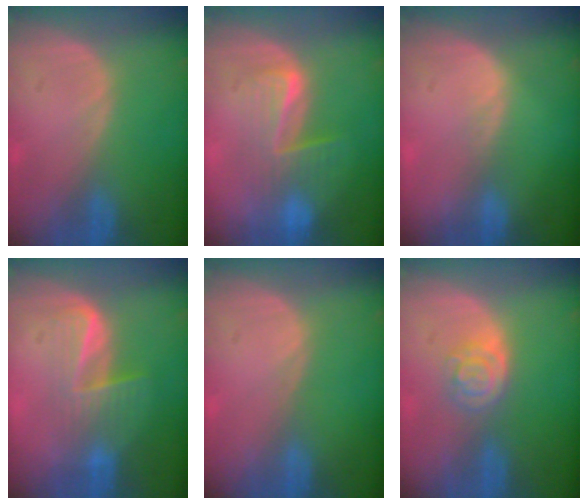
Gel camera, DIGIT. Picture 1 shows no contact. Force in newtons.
{"total": 6.5, "press": 6.3, "slide": 1.3}
{"total": 1.1, "press": 0.7, "slide": 0.9}
{"total": 7.0, "press": 5.7, "slide": 4.0}
{"total": 0.0}
{"total": 4.2, "press": 3.7, "slide": 2.0}